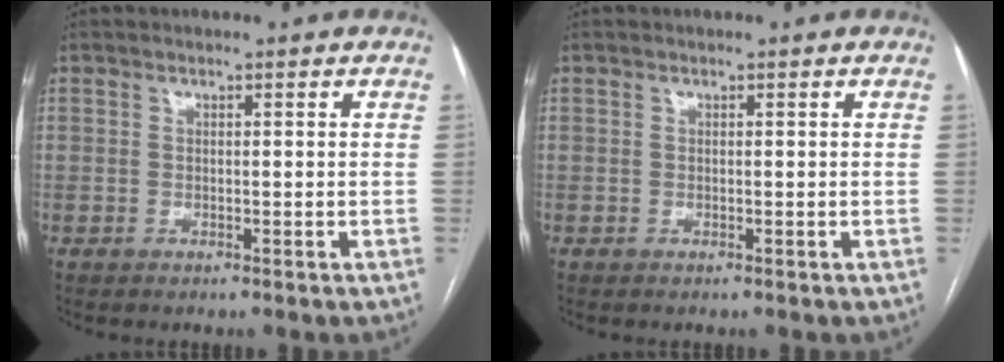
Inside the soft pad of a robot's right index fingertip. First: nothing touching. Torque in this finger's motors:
{"motor_torque": [0.00, 0.00, 0.00, 0.00]}